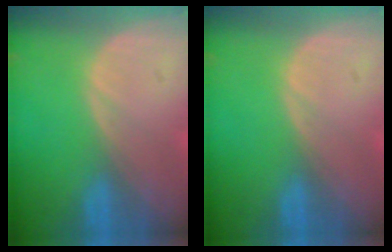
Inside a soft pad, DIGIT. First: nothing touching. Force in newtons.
{"total": 0.0}